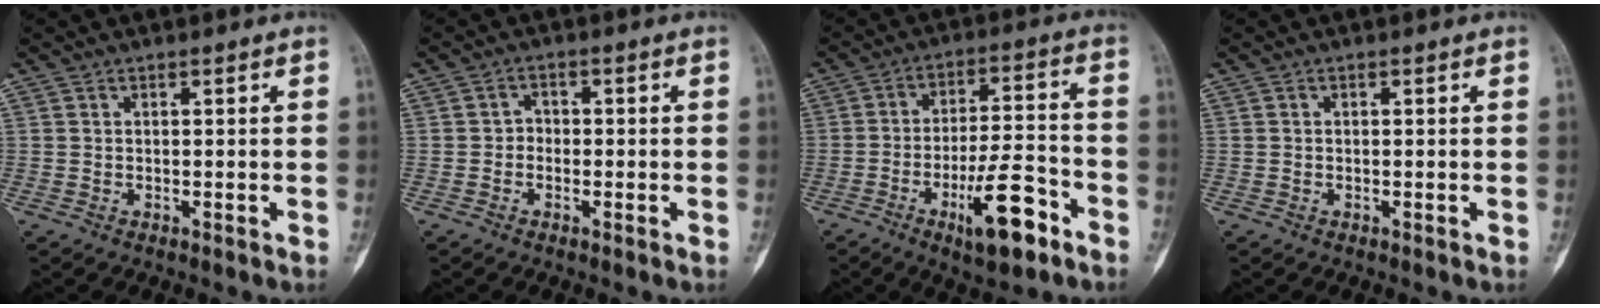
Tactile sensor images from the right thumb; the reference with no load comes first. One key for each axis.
{"total": 2.3, "fx": -0.7, "fy": 2.0, "fz": 1.0, "tx": 0.000, "ty": 0.009, "tz": -0.021}
{"total": 13.2, "fx": -6.8, "fy": 4.1, "fz": 10.6, "tx": -0.169, "ty": 0.041, "tz": -0.103}
{"total": 0.0}